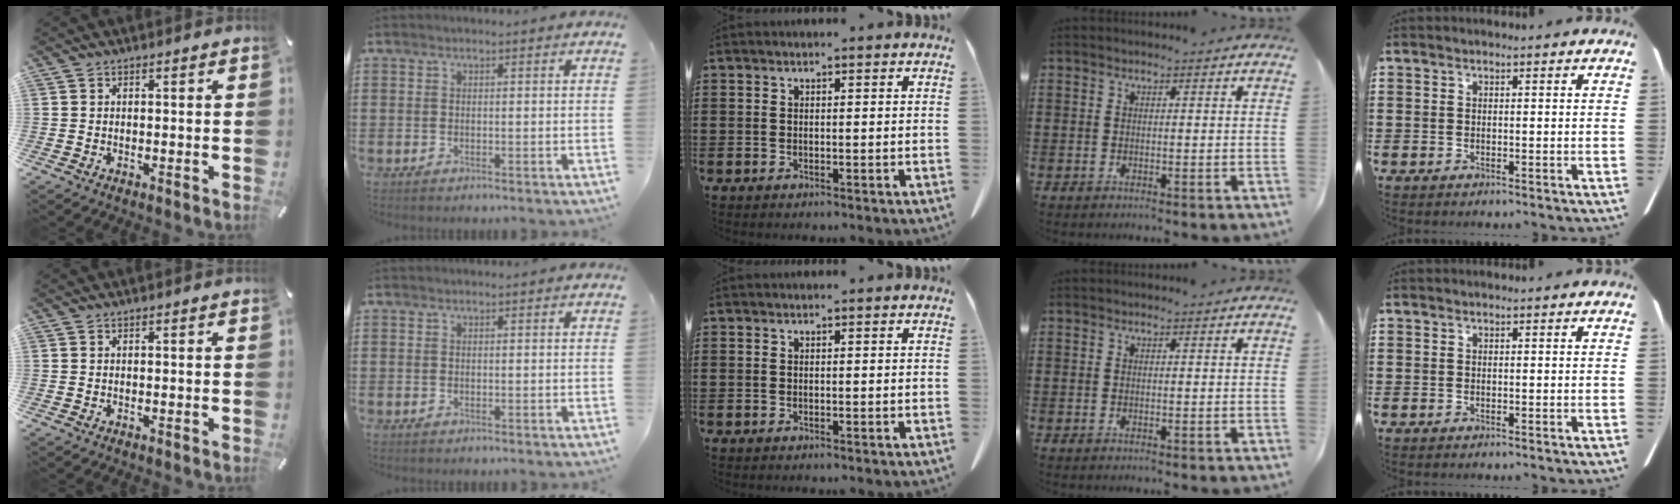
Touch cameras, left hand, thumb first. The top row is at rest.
{}